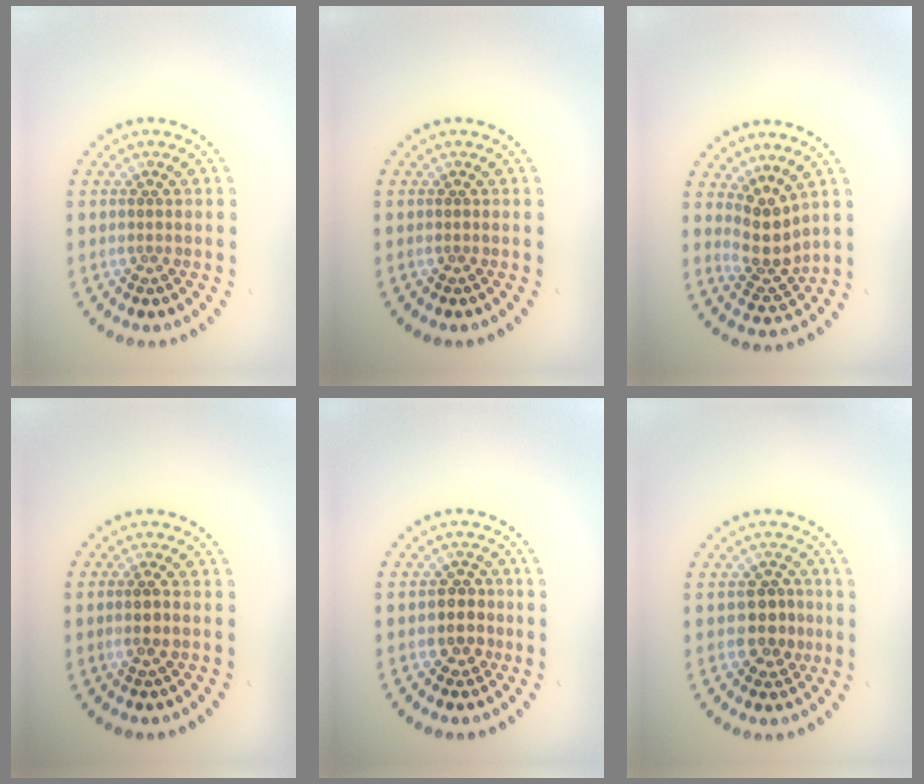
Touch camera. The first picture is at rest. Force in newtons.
{"total": 0.0}
{"total": 3.5, "press": 2.7, "slide": 2.2}
{"total": 1.1, "press": 1.0, "slide": 0.5}
{"total": 2.3, "press": 2.1, "slide": 1.0}
{"total": 2.7, "press": 2.5, "slide": 0.8}